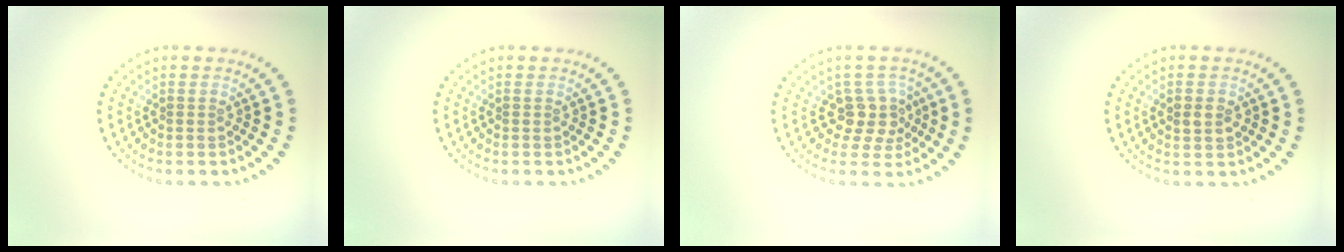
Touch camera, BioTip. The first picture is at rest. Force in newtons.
{"total": 0.0}
{"total": 3.0, "press": 2.4, "slide": 1.9}
{"total": 1.7, "press": 1.7, "slide": 0.2}